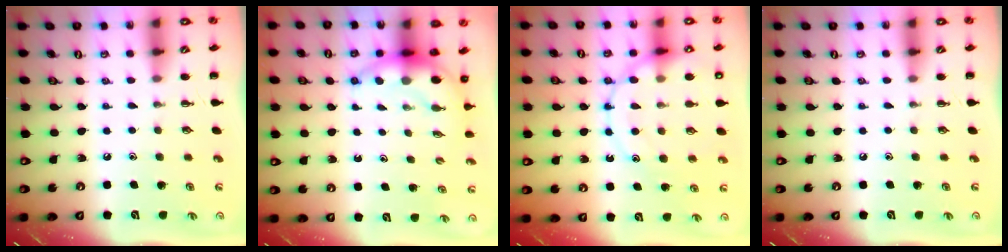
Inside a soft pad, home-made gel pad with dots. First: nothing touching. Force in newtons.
{"total": 6.7, "press": 6.4, "slide": 1.8}
{"total": 15.8, "press": 15.7, "slide": 1.8}
{"total": 0.0}